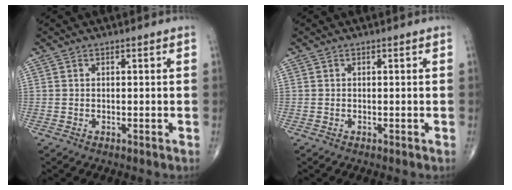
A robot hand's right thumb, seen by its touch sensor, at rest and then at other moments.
{"total": 0.0}